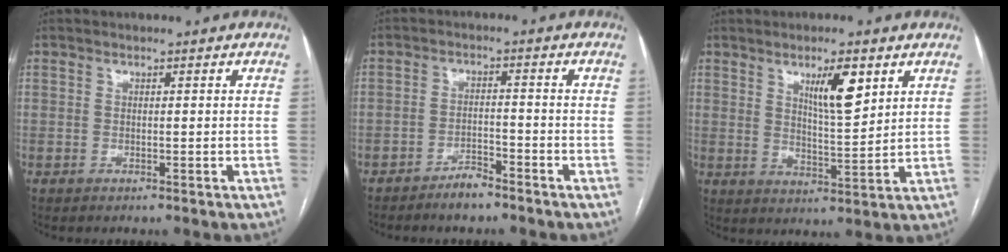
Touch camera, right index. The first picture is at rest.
{"total": 3.8, "force": [-3.2, 0.9, 1.7], "torque": [-0.032, 0.001, -0.057]}
{"total": 7.3, "force": [3.8, 1.4, 6.0], "torque": [-0.103, -0.007, 0.066]}